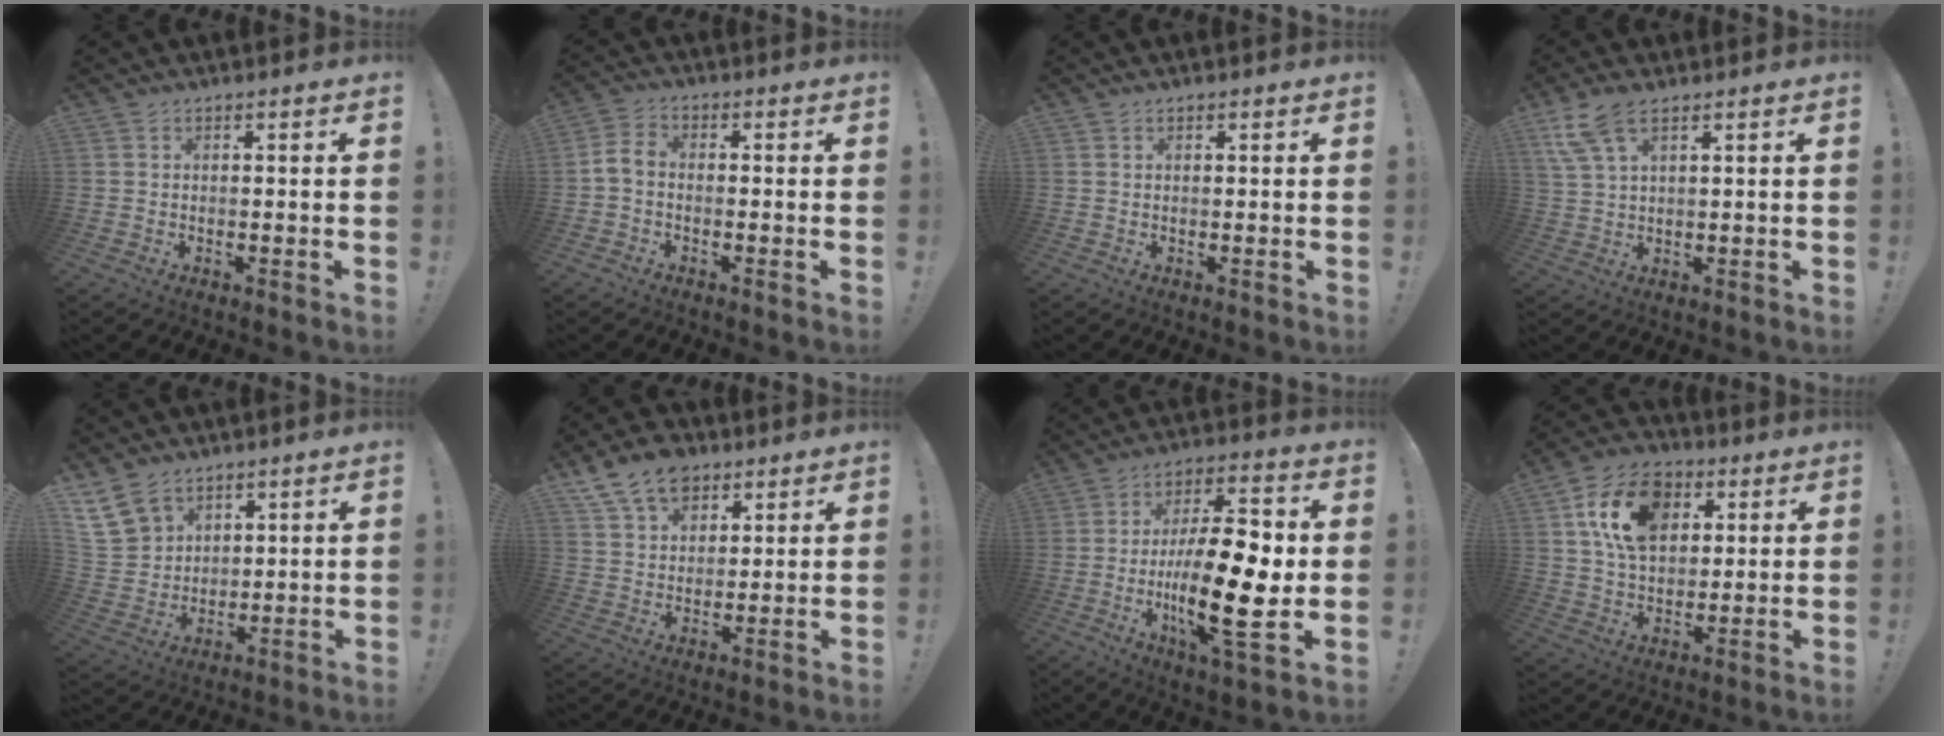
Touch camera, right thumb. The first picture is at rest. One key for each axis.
{"total": 4.4, "fx": -1.4, "fy": 2.7, "fz": 3.1, "tx": -0.065, "ty": 0.007, "tz": -0.025}
{"total": 0.0}
{"total": 8.3, "fx": 5.2, "fy": 3.2, "fz": 5.7, "tx": -0.112, "ty": -0.009, "tz": 0.101}
{"total": 11.5, "fx": 7.7, "fy": 7.4, "fz": 4.1, "tx": -0.079, "ty": -0.044, "tz": 0.158}
{"total": 12.4, "fx": 7.8, "fy": 8.0, "fz": 5.2, "tx": -0.082, "ty": -0.043, "tz": 0.150}
{"total": 21.7, "fx": -3.2, "fy": 7.2, "fz": 20.2, "tx": -0.355, "ty": 0.002, "tz": -0.058}
{"total": 16.8, "fx": 5.9, "fy": 11.9, "fz": 10.3, "tx": -0.166, "ty": -0.009, "tz": 0.114}